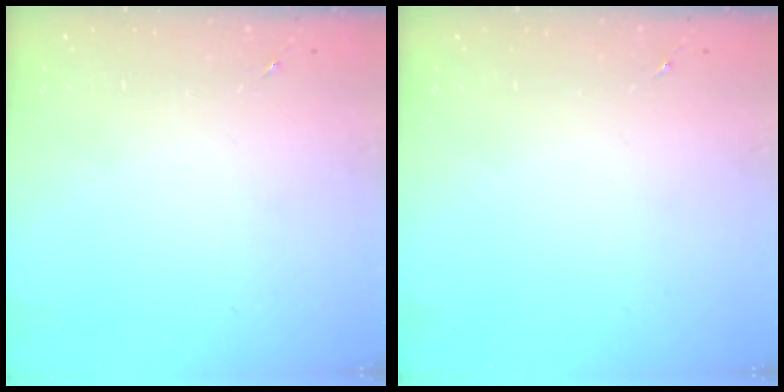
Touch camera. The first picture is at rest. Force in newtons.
{"total": 0.0}